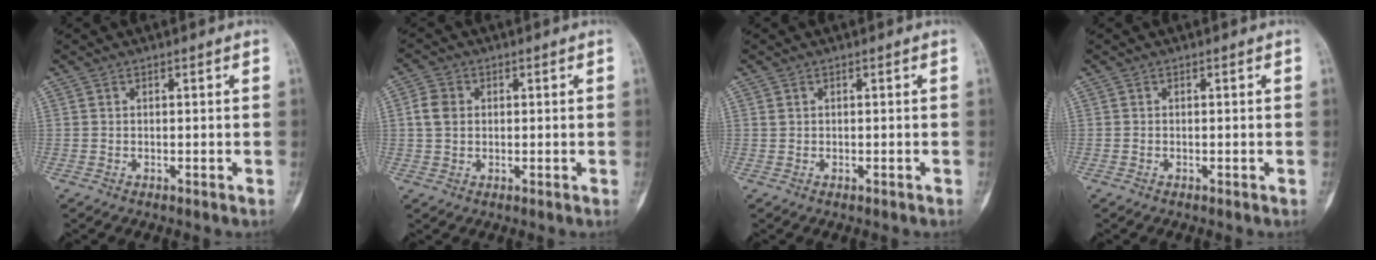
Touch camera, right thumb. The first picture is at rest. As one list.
[{"total": 4.5, "force": [0.5, 3.7, 2.5], "torque": [-0.040, 0.006, 0.005]}, {"total": 0.6, "force": [0.1, 0.6, 0.2], "torque": [0.000, 0.002, 0.002]}, {"total": 0.0}]